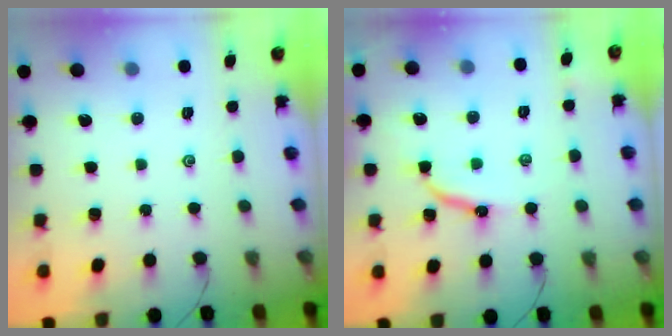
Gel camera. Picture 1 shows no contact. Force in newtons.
{"total": 8.0, "press": 8.0, "slide": 0.6}